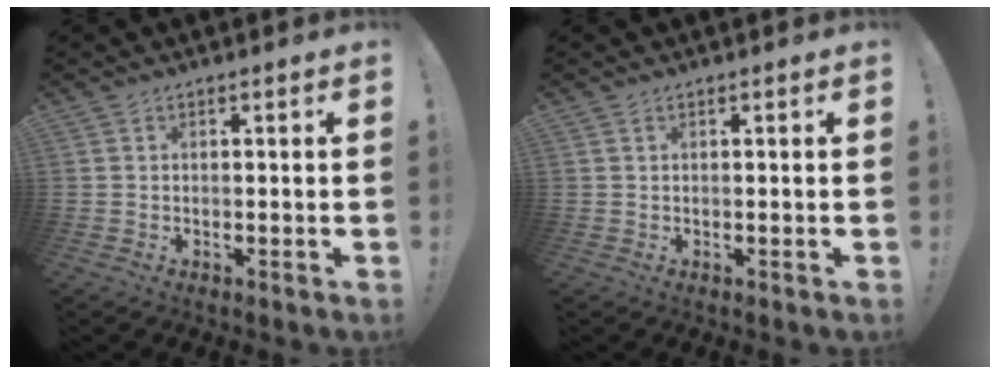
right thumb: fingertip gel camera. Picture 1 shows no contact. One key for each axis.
{"total": 0.0}